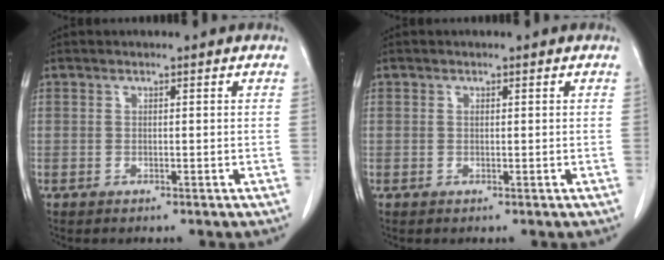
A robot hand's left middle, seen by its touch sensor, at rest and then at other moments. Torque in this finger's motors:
{"motor_torque": [-0.26, 0.02, 0.08, 0.01]}